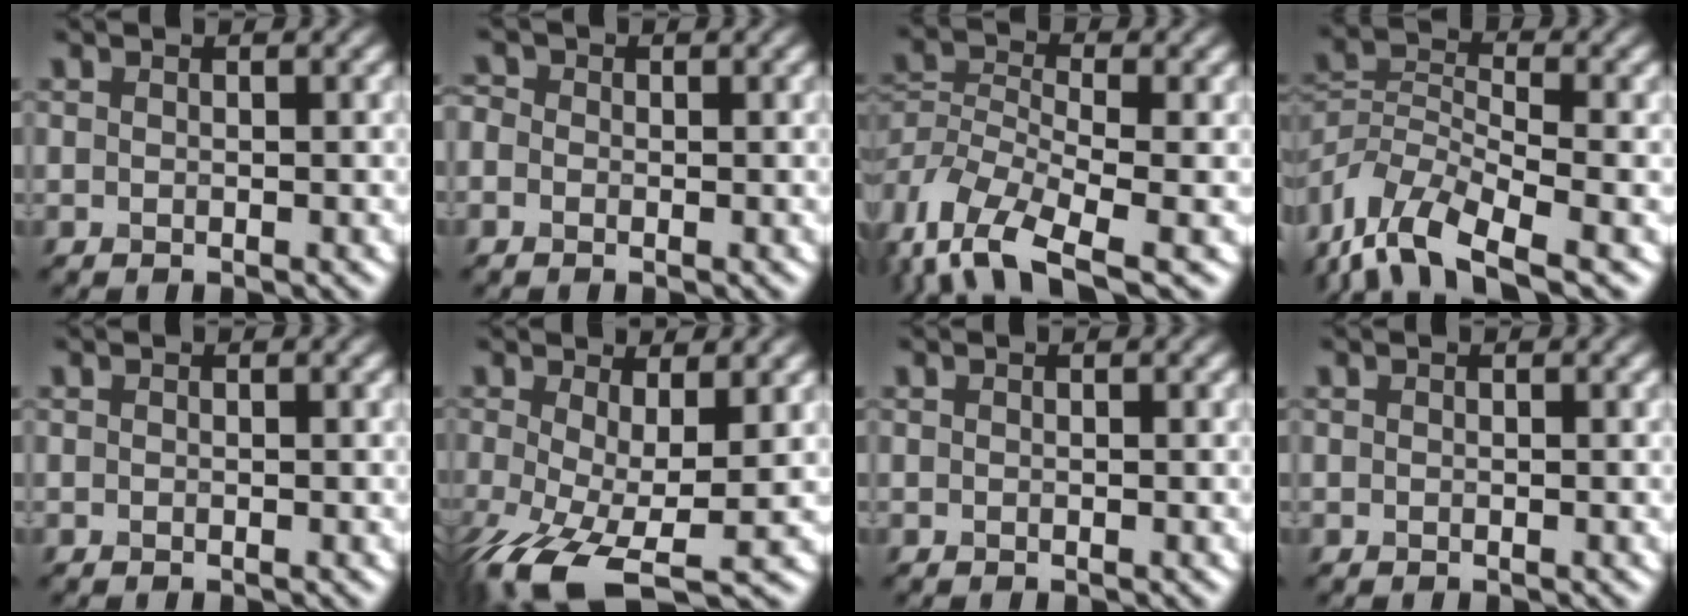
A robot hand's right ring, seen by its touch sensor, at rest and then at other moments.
{"total": 1.1, "force": [0.0, 1.0, 0.4], "torque": [-0.008, 0.005, -0.014]}
{"total": 8.5, "force": [-4.7, 3.9, 6.0], "torque": [-0.119, -0.009, -0.098]}
{"total": 9.1, "force": [-5.7, 3.7, 6.1], "torque": [-0.116, -0.003, -0.120]}
{"total": 0.0}
{"total": 8.3, "force": [-3.1, 3.1, 7.1], "torque": [-0.151, -0.030, -0.054]}
{"total": 0.0}
{"total": 0.0}